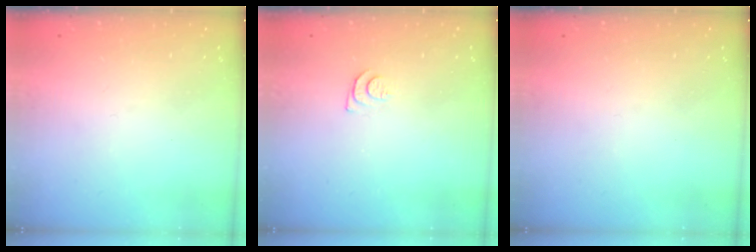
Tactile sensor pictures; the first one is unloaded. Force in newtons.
{"total": 5.5, "press": 5.5, "slide": 0.5}
{"total": 0.0}